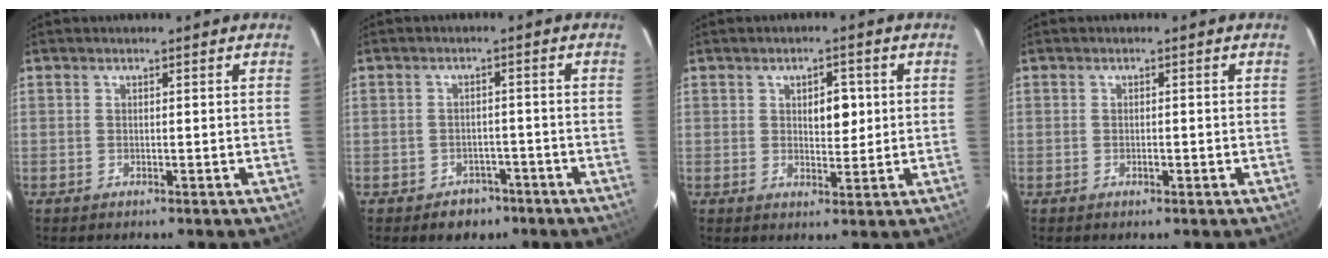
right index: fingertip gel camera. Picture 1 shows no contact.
{"total": 3.9, "force": [-2.5, 2.9, 1.0], "torque": [-0.011, 0.011, -0.028]}
{"total": 4.1, "force": [0.9, 2.0, 3.4], "torque": [-0.048, 0.003, 0.016]}
{"total": 1.0, "force": [-0.4, 0.3, 0.8], "torque": [-0.016, 0.000, -0.006]}